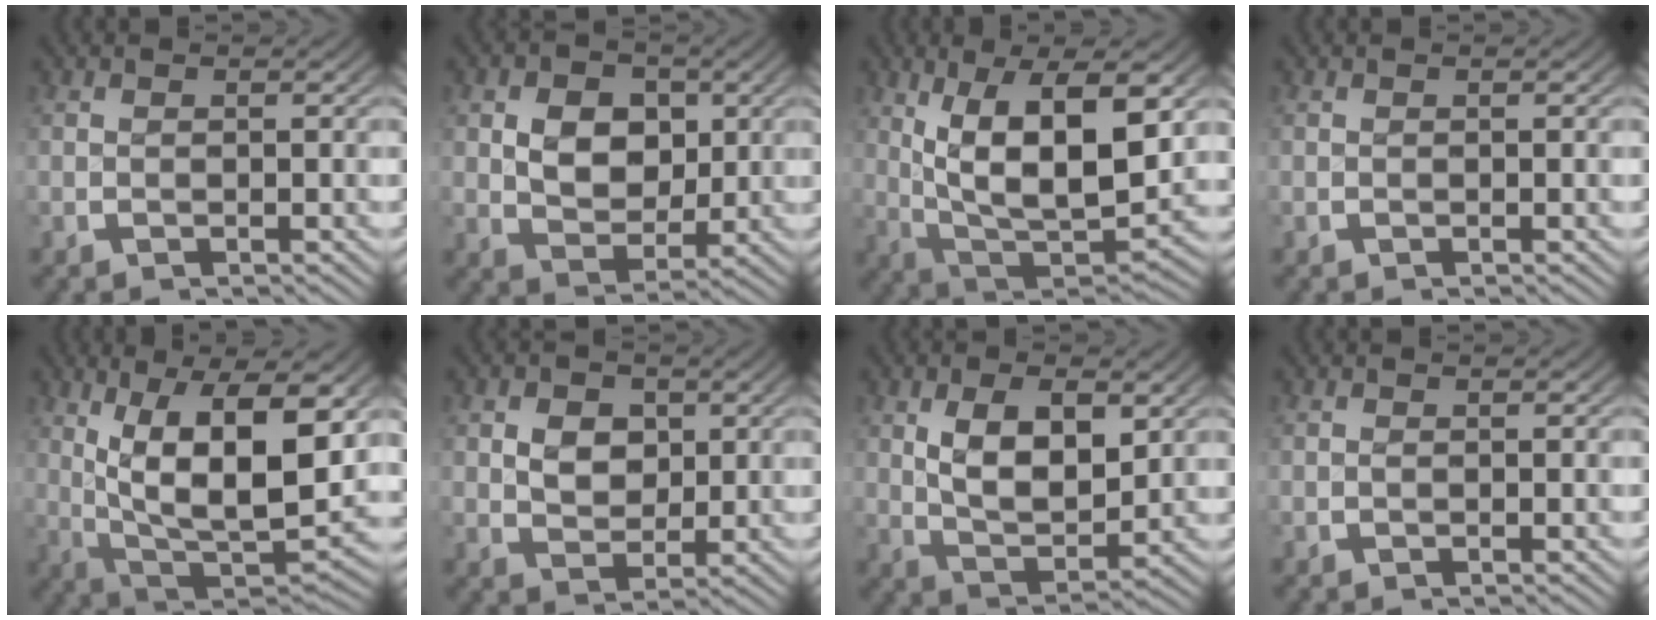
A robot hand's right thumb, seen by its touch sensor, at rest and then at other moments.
{"total": 6.5, "force": [0.4, 4.9, 4.1], "torque": [-0.069, -0.028, 0.015]}
{"total": 14.8, "force": [-0.3, 8.7, 12.0], "torque": [-0.231, -0.055, 0.021]}
{"total": 0.0}
{"total": 16.0, "force": [-0.2, 9.4, 13.0], "torque": [-0.234, -0.055, 0.023]}
{"total": 4.2, "force": [0.5, 3.4, 2.5], "torque": [-0.040, -0.024, 0.019]}
{"total": 6.3, "force": [0.4, 3.8, 5.1], "torque": [-0.093, -0.019, 0.013]}
{"total": 0.0}